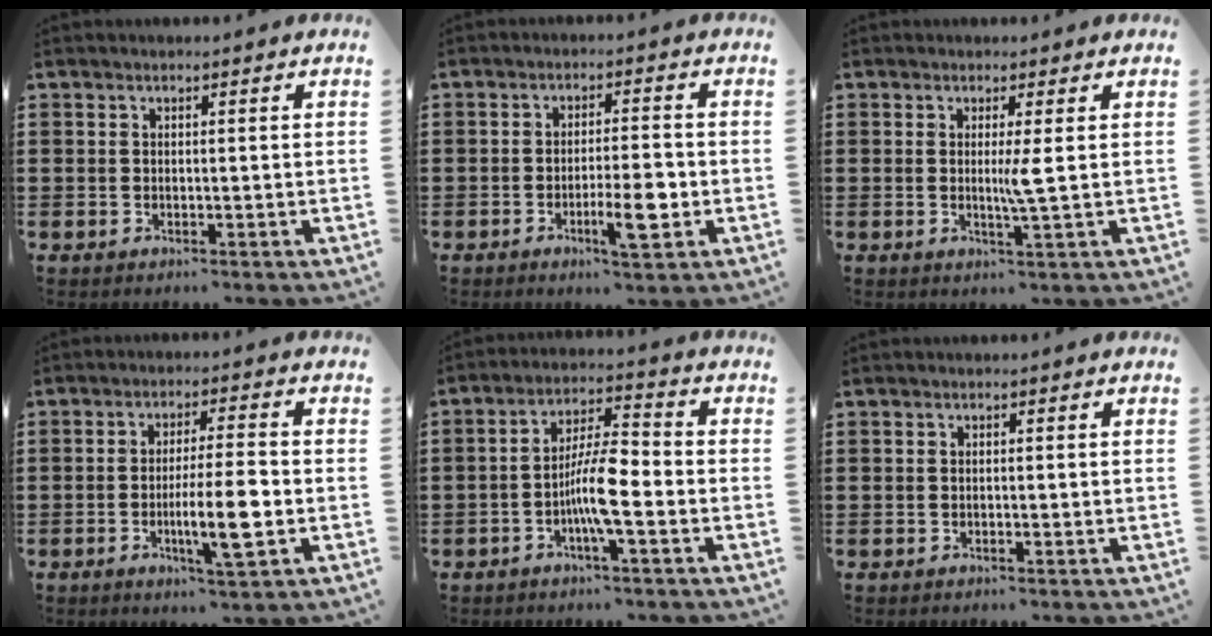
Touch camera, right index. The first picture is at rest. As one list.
[{"total": 6.7, "force": [-2.3, 1.4, 6.1], "torque": [-0.110, -0.008, -0.039]}, {"total": 2.9, "force": [0.3, -0.7, 2.8], "torque": [-0.053, -0.009, 0.001]}, {"total": 8.5, "force": [-2.1, 1.0, 8.1], "torque": [-0.146, -0.011, -0.039]}, {"total": 7.6, "force": [-2.3, 1.5, 7.1], "torque": [-0.143, -0.003, -0.047]}, {"total": 0.0}]